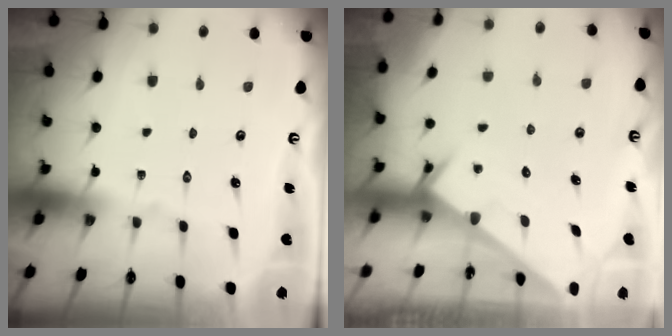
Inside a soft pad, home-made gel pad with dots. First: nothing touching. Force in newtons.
{"total": 2.4, "press": 2.4, "slide": 0.1}